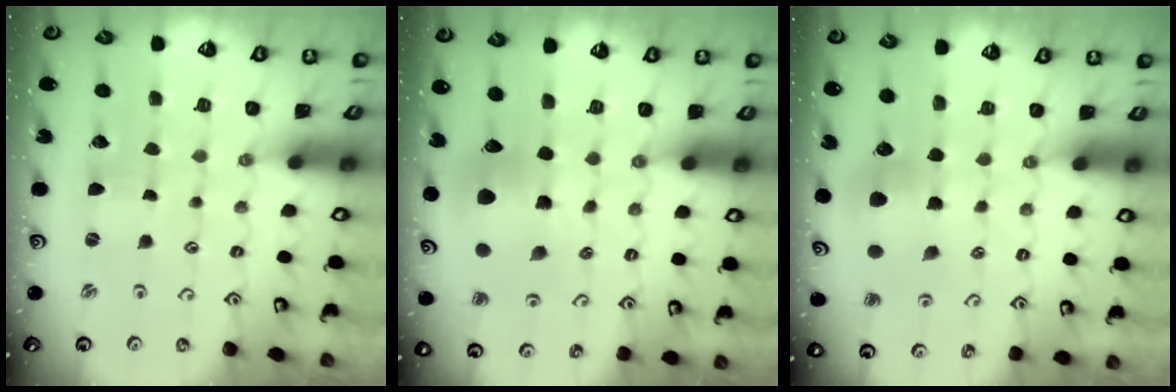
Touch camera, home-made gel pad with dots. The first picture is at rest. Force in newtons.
{"total": 11.2, "press": 11.2, "slide": 1.4}
{"total": 6.4, "press": 6.3, "slide": 0.9}